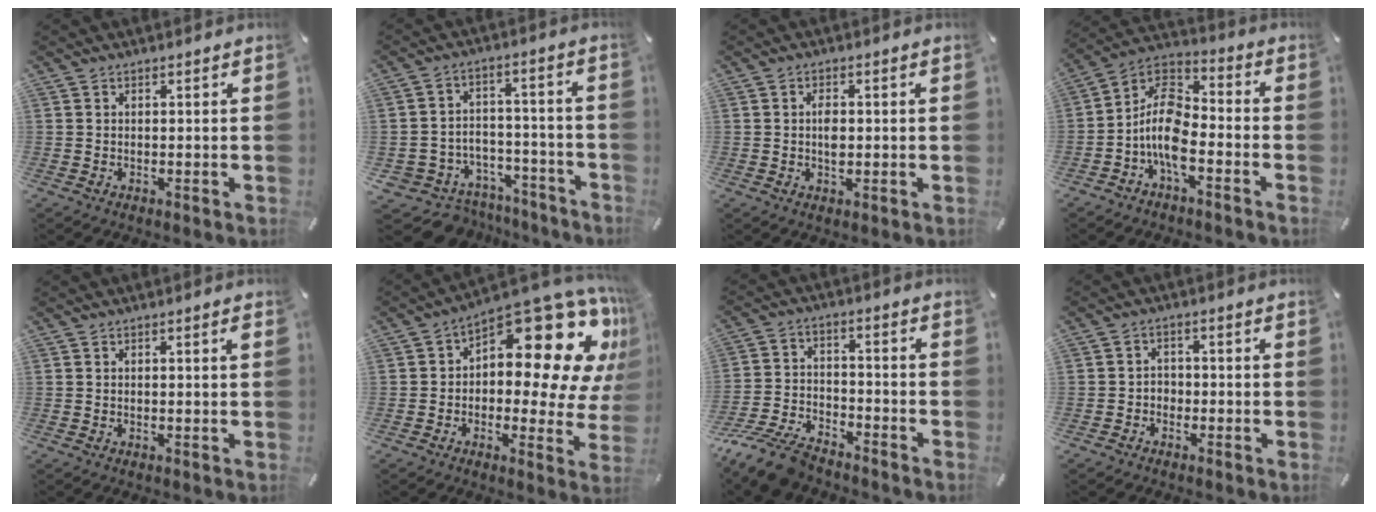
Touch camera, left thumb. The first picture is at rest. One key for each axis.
{"total": 8.1, "fx": -5.2, "fy": 6.1, "fz": 1.1, "tx": -0.018, "ty": 0.027, "tz": -0.085}
{"total": 3.0, "fx": 0.0, "fy": 1.7, "fz": 2.5, "tx": -0.042, "ty": 0.000, "tz": -0.003}
{"total": 11.2, "fx": -4.9, "fy": 6.2, "fz": 7.9, "tx": -0.178, "ty": 0.007, "tz": -0.095}
{"total": 1.0, "fx": 0.2, "fy": 0.0, "fz": 0.9, "tx": -0.017, "ty": 0.000, "tz": 0.003}
{"total": 20.9, "fx": 9.3, "fy": 10.2, "fz": 15.7, "tx": -0.199, "ty": -0.084, "tz": 0.154}
{"total": 11.8, "fx": -9.7, "fy": 4.2, "fz": 5.1, "tx": -0.098, "ty": 0.047, "tz": -0.186}
{"total": 3.0, "fx": -1.6, "fy": 2.4, "fz": 0.6, "tx": -0.011, "ty": 0.012, "tz": -0.034}